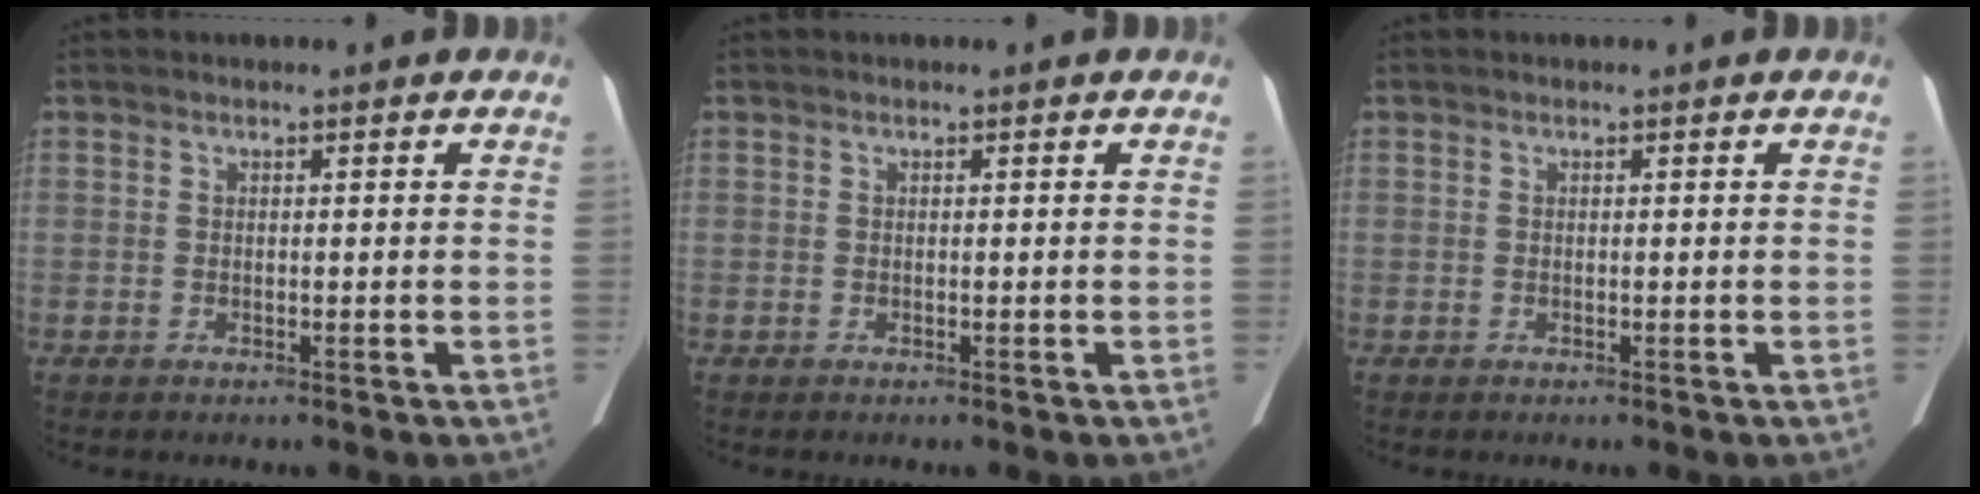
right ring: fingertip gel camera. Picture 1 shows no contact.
{"total": 0.0}
{"total": 0.0}